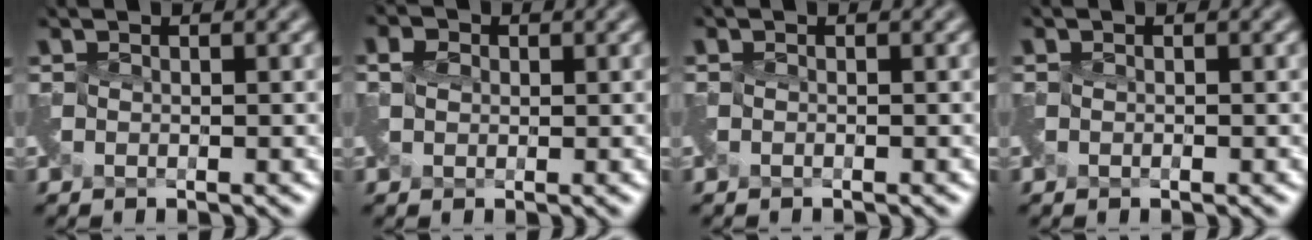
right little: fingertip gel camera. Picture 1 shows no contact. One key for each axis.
{"total": 0.8, "fx": 0.3, "fy": 0.7, "fz": 0.0, "tx": 0.000, "ty": 0.004, "tz": 0.006}
{"total": 0.7, "fx": -0.6, "fy": -0.2, "fz": -0.4, "tx": 0.008, "ty": -0.004, "tz": -0.014}
{"total": 0.0}